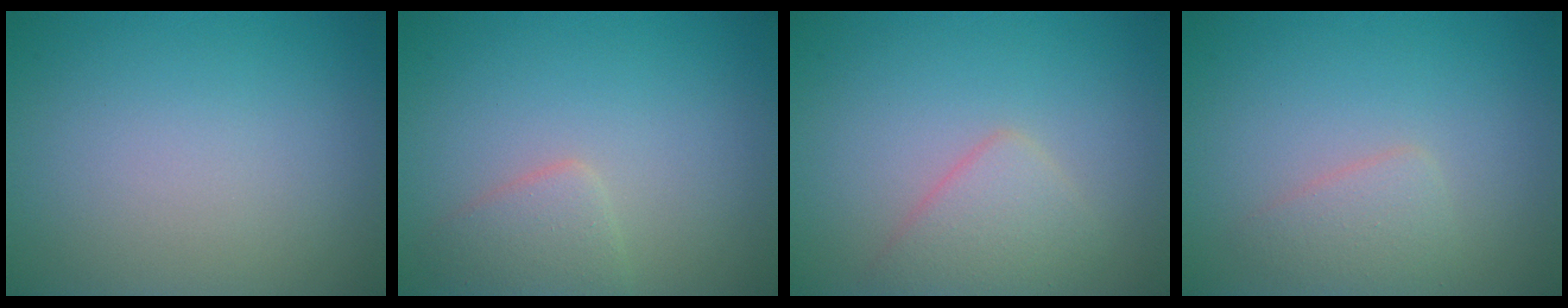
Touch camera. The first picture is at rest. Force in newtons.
{"total": 2.2, "press": 2.2, "slide": 0.1}
{"total": 2.7, "press": 2.7, "slide": 0.1}
{"total": 1.9, "press": 1.9, "slide": 0.0}